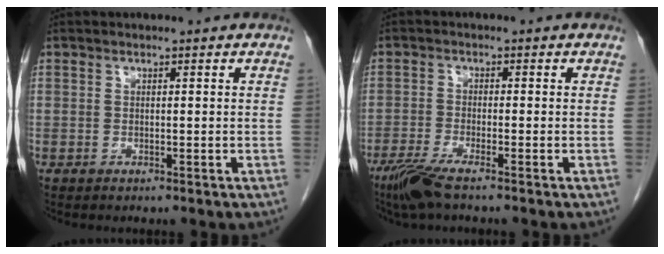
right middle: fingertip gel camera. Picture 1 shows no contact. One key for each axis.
{"total": 5.0, "fx": -3.7, "fy": 0.3, "fz": 3.4, "tx": -0.074, "ty": -0.015, "tz": -0.073}